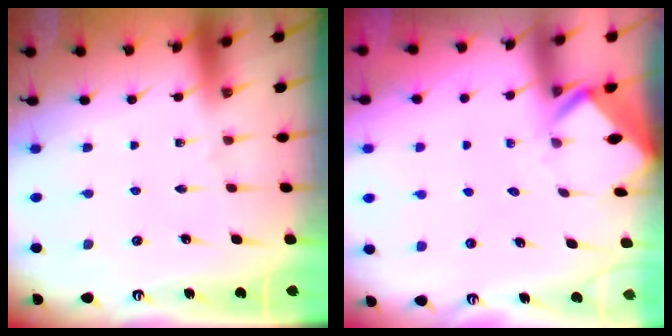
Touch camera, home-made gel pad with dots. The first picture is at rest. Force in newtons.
{"total": 2.5, "press": 2.5, "slide": 0.1}